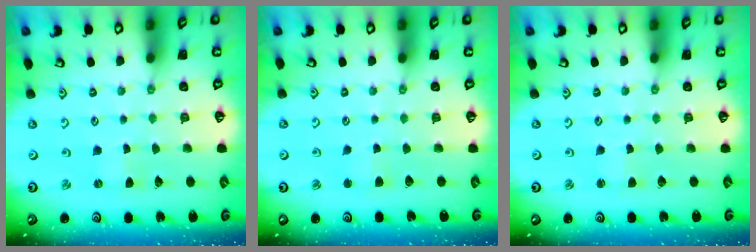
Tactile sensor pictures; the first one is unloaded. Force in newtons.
{"total": 2.6, "press": 2.6, "slide": 0.4}
{"total": 1.8, "press": 1.8, "slide": 0.3}